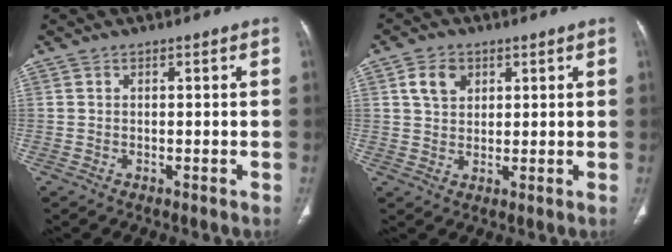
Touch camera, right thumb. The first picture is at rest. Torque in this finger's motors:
{"motor_torque": [0.92, 0.90, 0.40, 0.45, 0.03]}